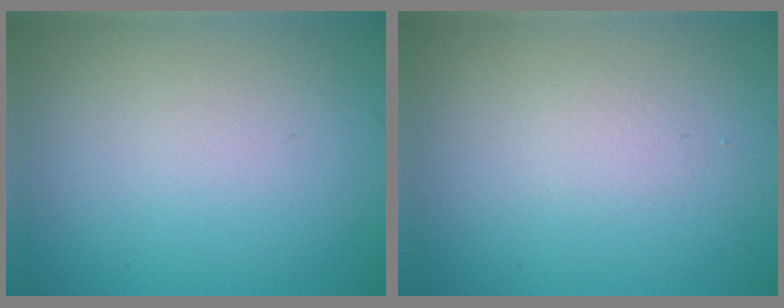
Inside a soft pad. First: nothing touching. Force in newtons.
{"total": 0.7, "press": 0.7, "slide": 0.0}